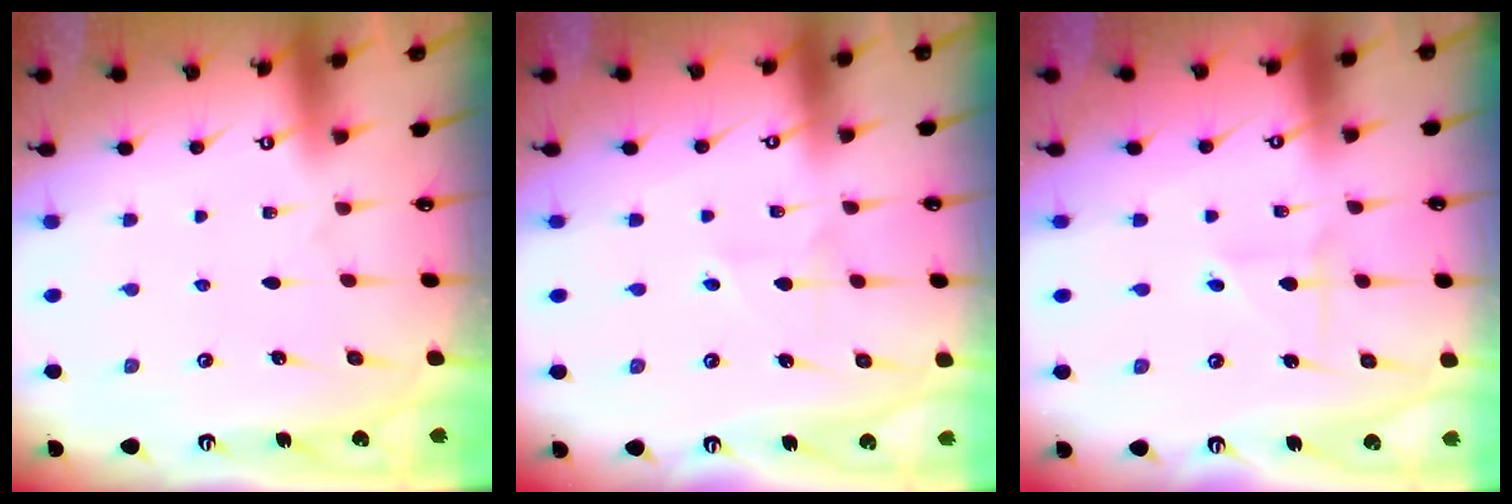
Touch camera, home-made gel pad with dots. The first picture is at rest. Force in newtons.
{"total": 2.3, "press": 2.3, "slide": 0.4}
{"total": 2.6, "press": 2.6, "slide": 0.2}